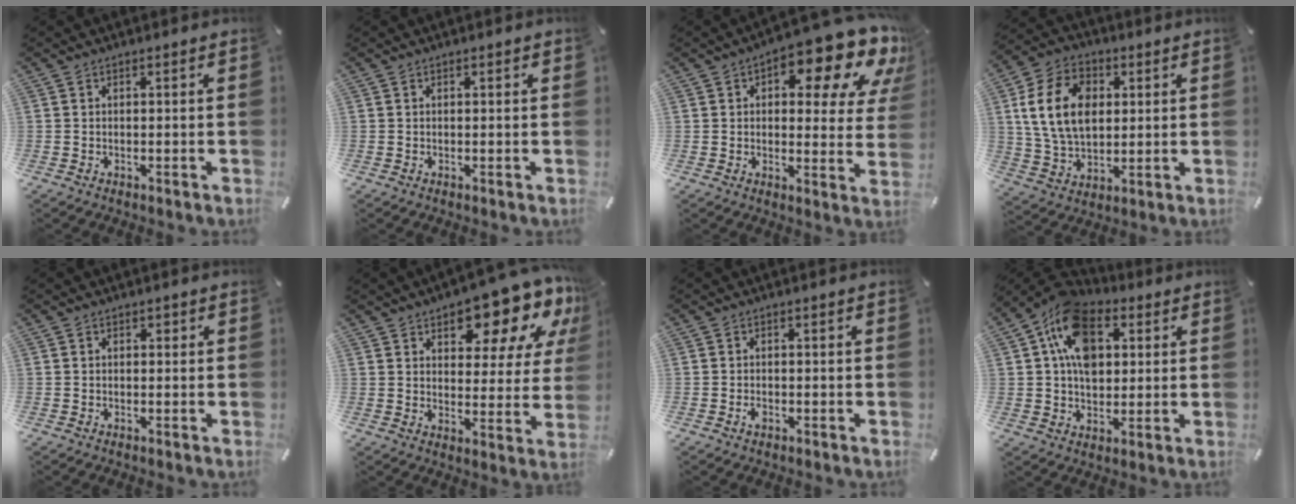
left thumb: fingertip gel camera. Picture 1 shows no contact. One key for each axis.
{"total": 0.0}
{"total": 17.1, "fx": 10.1, "fy": 7.0, "fz": 11.9, "tx": -0.153, "ty": -0.070, "tz": 0.162}
{"total": 14.1, "fx": 2.7, "fy": 10.5, "fz": 8.9, "tx": -0.183, "ty": 0.012, "tz": 0.050}
{"total": 0.8, "fx": 0.1, "fy": 0.8, "fz": 0.3, "tx": 0.001, "ty": 0.002, "tz": -0.002}
{"total": 15.4, "fx": 11.1, "fy": 6.5, "fz": 8.4, "tx": -0.105, "ty": -0.085, "tz": 0.184}
{"total": 1.3, "fx": -0.7, "fy": 0.7, "fz": 0.9, "tx": -0.017, "ty": 0.001, "tz": -0.013}
{"total": 14.7, "fx": 4.4, "fy": 10.8, "fz": 8.9, "tx": -0.165, "ty": -0.005, "tz": 0.083}